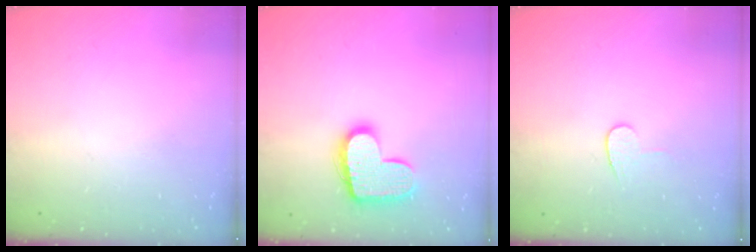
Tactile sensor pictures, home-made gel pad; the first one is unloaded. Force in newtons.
{"total": 14.6, "press": 14.6, "slide": 0.8}
{"total": 5.8, "press": 5.8, "slide": 0.3}